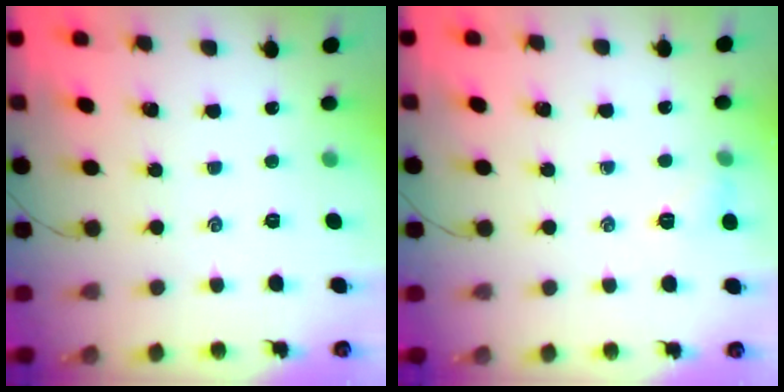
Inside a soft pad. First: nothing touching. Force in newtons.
{"total": 6.0, "press": 5.9, "slide": 1.2}